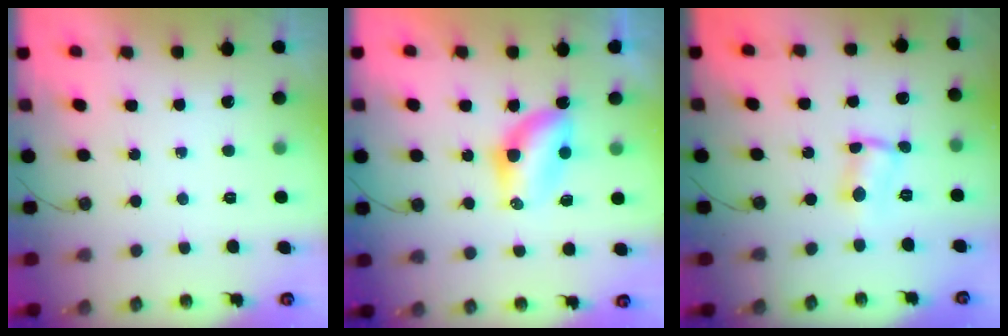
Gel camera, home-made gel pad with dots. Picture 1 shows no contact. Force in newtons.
{"total": 6.3, "press": 6.3, "slide": 0.2}
{"total": 2.9, "press": 1.4, "slide": 2.5}